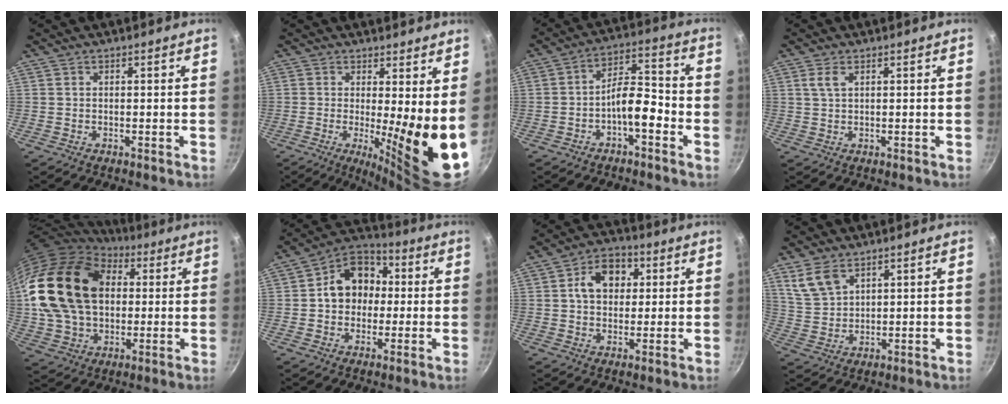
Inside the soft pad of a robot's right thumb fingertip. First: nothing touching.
{"total": 11.8, "force": [0.8, 2.5, 11.5], "torque": [-0.157, -0.040, 0.015]}
{"total": 7.8, "force": [-3.6, 3.1, 6.2], "torque": [-0.088, 0.052, -0.062]}
{"total": 2.4, "force": [1.1, 1.1, 1.9], "torque": [-0.038, -0.001, 0.022]}
{"total": 24.8, "force": [4.3, 17.7, 16.7], "torque": [-0.297, 0.020, 0.083]}
{"total": 12.1, "force": [0.8, 9.9, 6.9], "torque": [-0.060, 0.025, -0.006]}
{"total": 9.2, "force": [2.1, 7.0, 5.7], "torque": [-0.060, 0.010, 0.023]}
{"total": 6.6, "force": [4.2, 3.7, 3.5], "torque": [-0.060, -0.016, 0.094]}